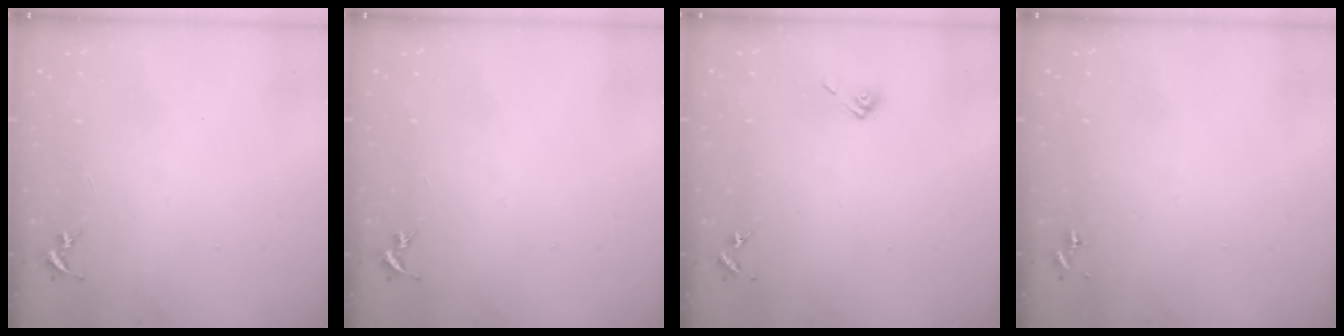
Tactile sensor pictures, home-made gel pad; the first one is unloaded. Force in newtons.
{"total": 0.0}
{"total": 5.4, "press": 4.9, "slide": 2.3}
{"total": 0.0}